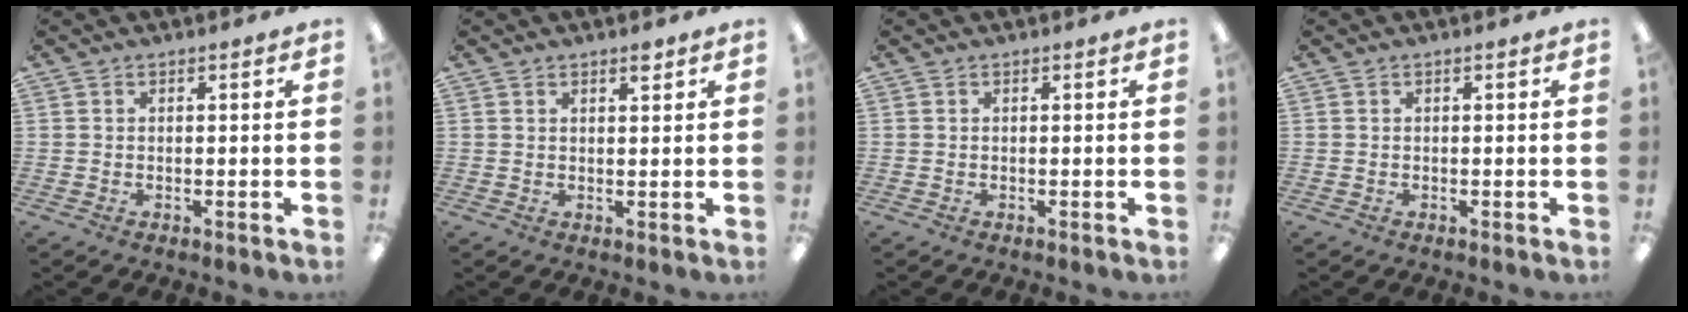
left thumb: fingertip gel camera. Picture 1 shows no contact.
{"total": 2.0, "force": [1.6, 0.7, 0.9], "torque": [-0.004, -0.007, 0.026]}
{"total": 0.0}
{"total": 0.0}